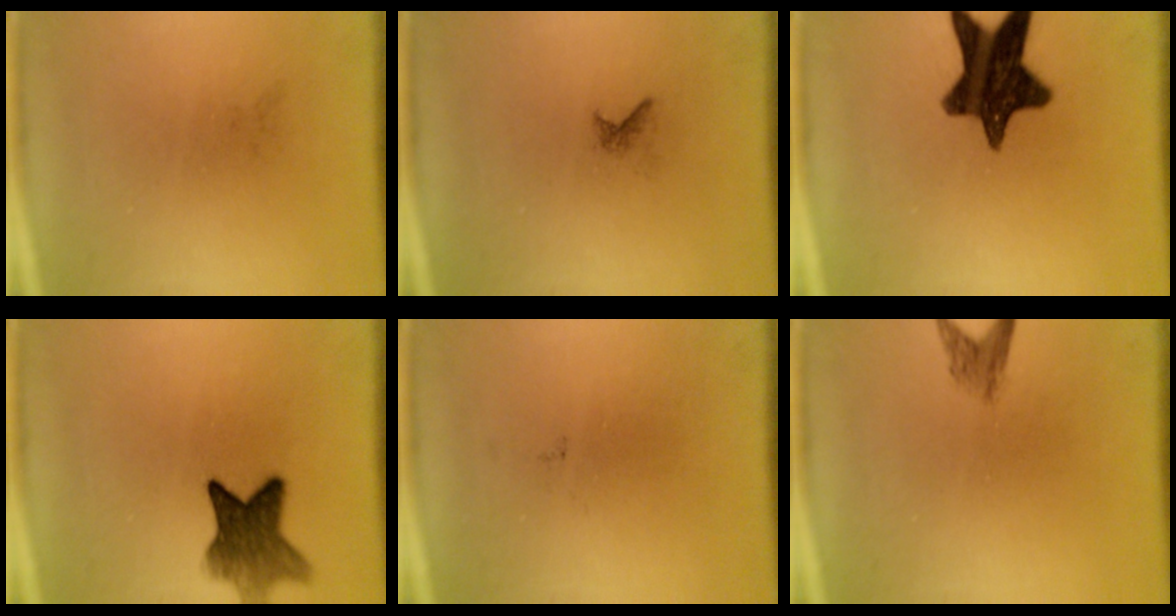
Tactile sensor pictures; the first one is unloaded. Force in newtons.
{"total": 0.6}
{"total": 13.7}
{"total": 7.8}
{"total": 0.0}
{"total": 2.0}